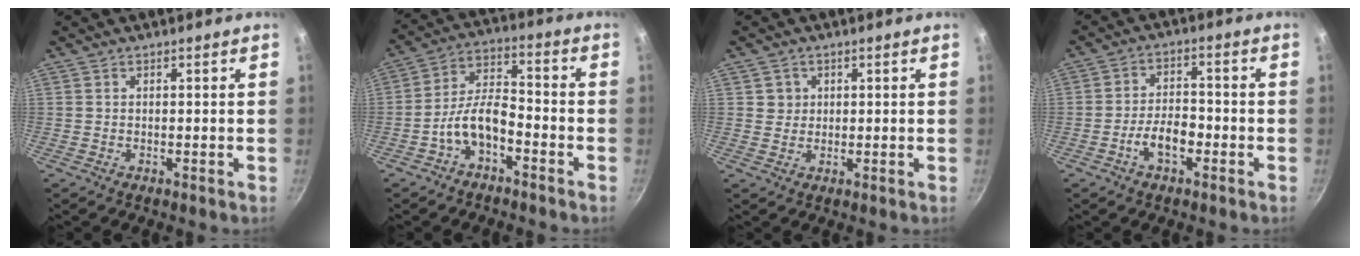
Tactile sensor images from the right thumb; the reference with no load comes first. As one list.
[{"total": 8.8, "force": [-4.4, 4.4, 6.3], "torque": [-0.107, 0.053, -0.085]}, {"total": 2.6, "force": [0.7, 2.5, 0.4], "torque": [0.012, 0.005, 0.008]}, {"total": 6.4, "force": [-2.7, 3.4, 4.7], "torque": [-0.070, 0.033, -0.050]}]